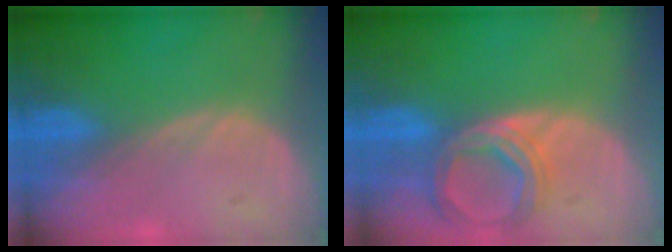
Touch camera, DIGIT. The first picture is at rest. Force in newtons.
{"total": 6.9, "press": 6.3, "slide": 2.6}